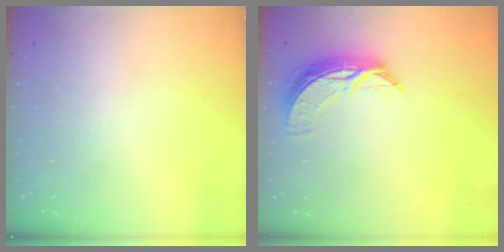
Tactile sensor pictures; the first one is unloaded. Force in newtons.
{"total": 8.3, "press": 8.2, "slide": 0.3}